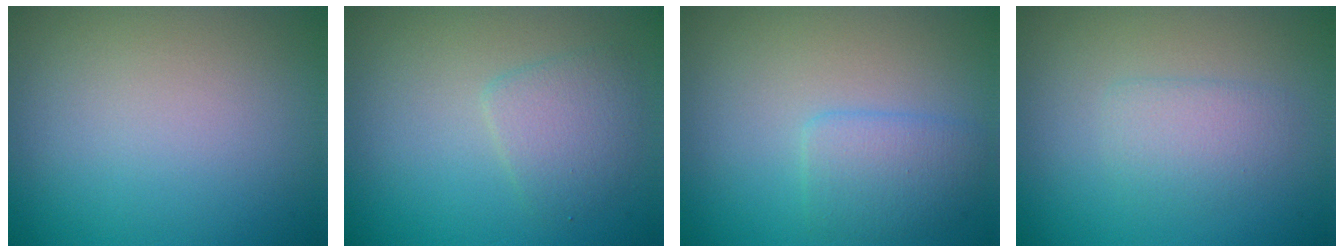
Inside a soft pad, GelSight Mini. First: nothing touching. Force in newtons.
{"total": 2.4, "press": 2.4, "slide": 0.1}
{"total": 2.5, "press": 2.5, "slide": 0.1}
{"total": 1.8, "press": 1.8, "slide": 0.1}